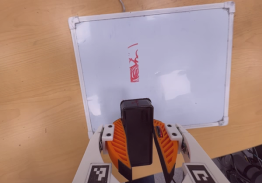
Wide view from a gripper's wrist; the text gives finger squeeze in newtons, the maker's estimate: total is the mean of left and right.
{"total": 11.0, "left": 10.6, "right": 11.5}